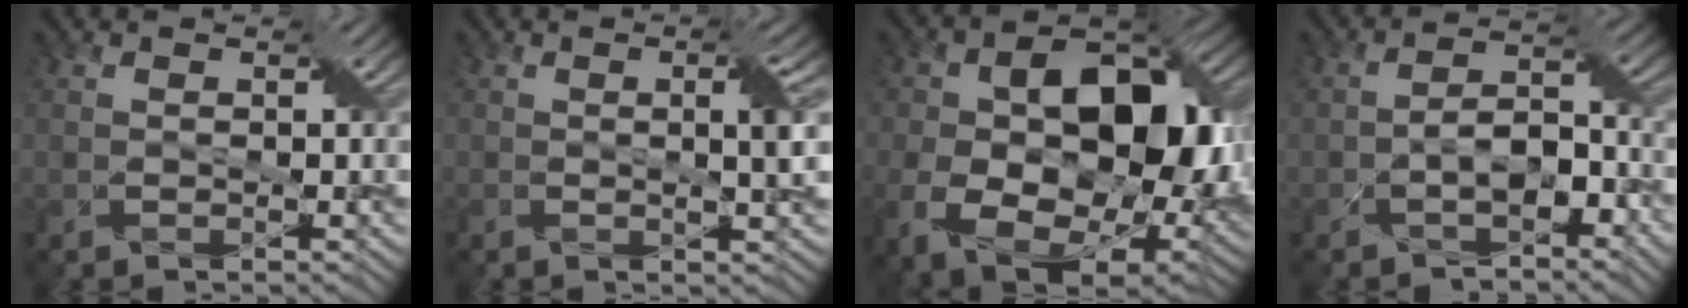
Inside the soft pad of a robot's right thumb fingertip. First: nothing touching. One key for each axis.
{"total": 3.1, "fx": 0.3, "fy": 0.1, "fz": 3.1, "tx": -0.056, "ty": 0.006, "tz": 0.004}
{"total": 17.6, "fx": -1.1, "fy": 11.8, "fz": 13.0, "tx": -0.220, "ty": -0.033, "tz": 0.000}
{"total": 4.8, "fx": -2.9, "fy": 2.5, "fz": 2.9, "tx": -0.044, "ty": 0.009, "tz": -0.057}